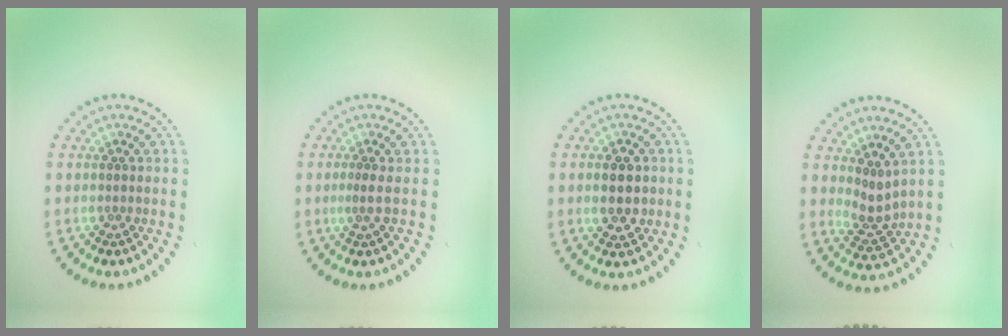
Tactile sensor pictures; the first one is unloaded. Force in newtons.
{"total": 1.1, "press": 0.3, "slide": 1.0}
{"total": 3.1, "press": 3.1, "slide": 0.2}
{"total": 2.1, "press": 1.5, "slide": 1.4}